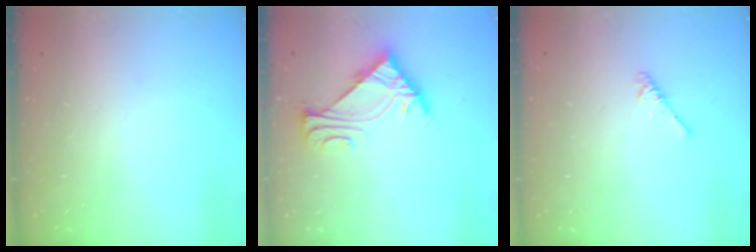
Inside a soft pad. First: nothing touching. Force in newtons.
{"total": 6.4, "press": 6.3, "slide": 1.0}
{"total": 1.9, "press": 1.9, "slide": 0.4}